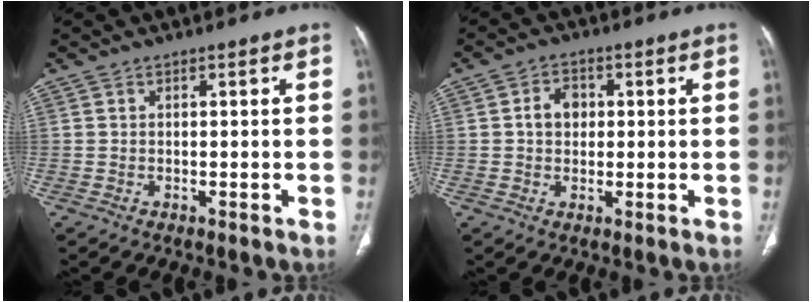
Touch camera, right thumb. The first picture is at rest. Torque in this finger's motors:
{"motor_torque": [0.36, 0.44, 0.57, 0.07, -0.02]}